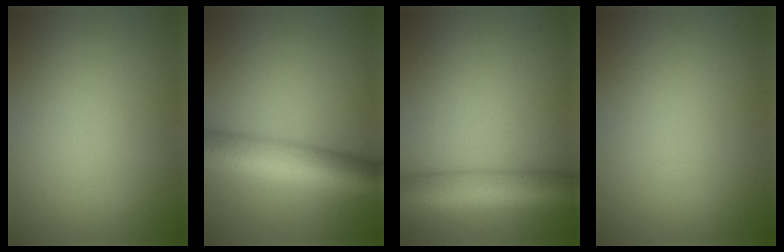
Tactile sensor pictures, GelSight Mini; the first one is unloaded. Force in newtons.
{"total": 8.7, "press": 8.7, "slide": 0.2}
{"total": 7.0, "press": 6.9, "slide": 0.4}
{"total": 0.0}